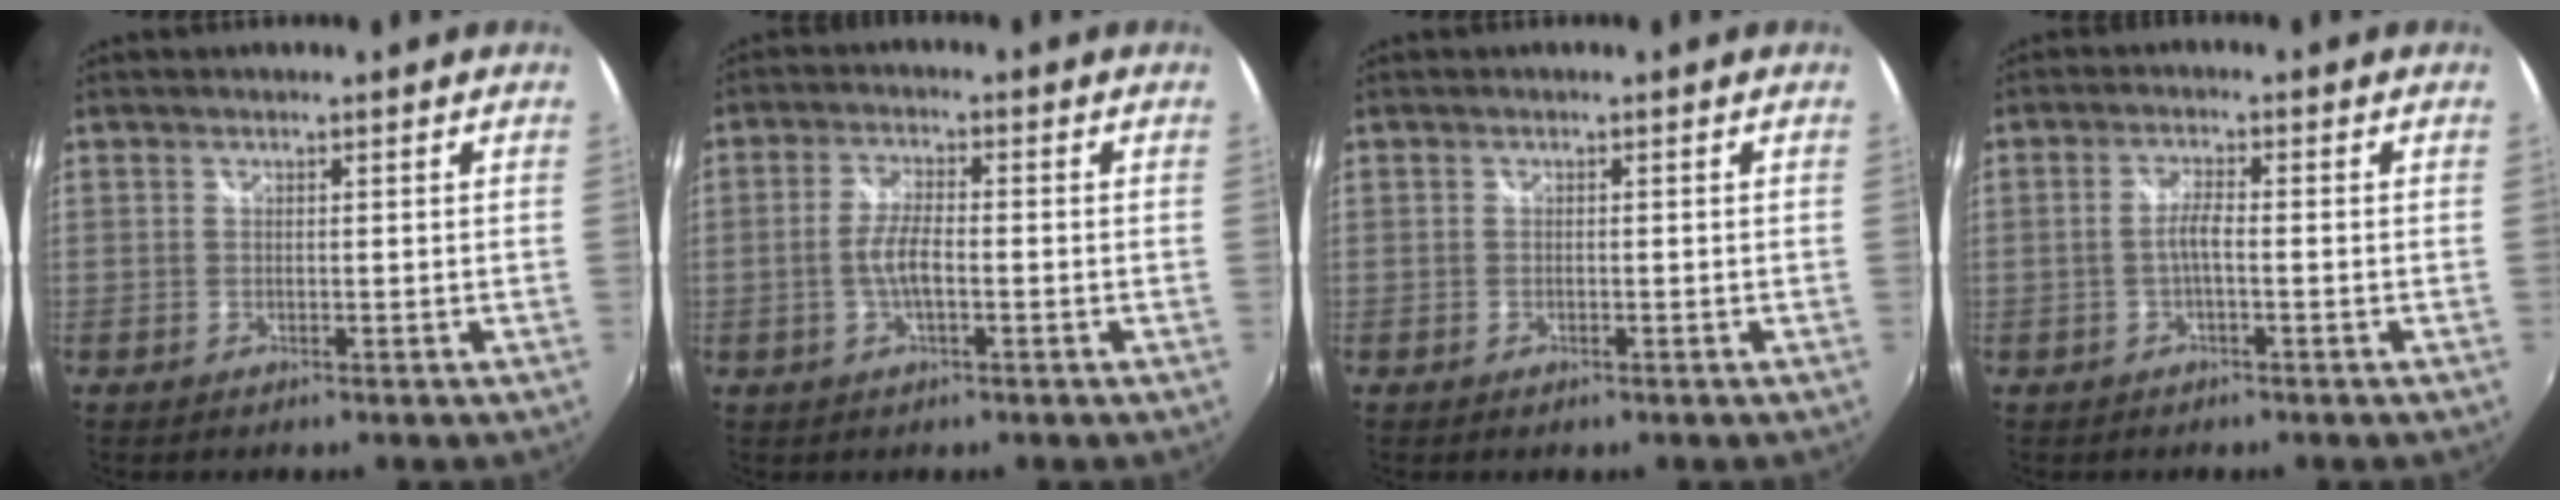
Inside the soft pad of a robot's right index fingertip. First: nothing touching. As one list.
[{"total": 4.7, "force": [-1.3, 1.3, 4.3], "torque": [-0.090, 0.003, -0.024]}, {"total": 0.7, "force": [-0.4, 0.5, 0.3], "torque": [-0.005, -0.001, -0.008]}, {"total": 2.4, "force": [-0.9, 0.2, 2.3], "torque": [-0.048, 0.005, -0.018]}]